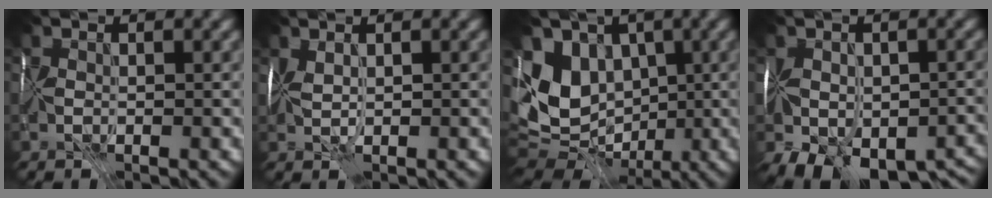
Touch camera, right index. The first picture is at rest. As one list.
[{"total": 2.1, "force": [0.4, 0.7, 2.0], "torque": [-0.038, 0.006, 0.008]}, {"total": 10.7, "force": [1.0, 8.5, 6.4], "torque": [-0.141, 0.009, 0.013]}, {"total": 11.4, "force": [-5.8, 7.3, 6.6], "torque": [-0.106, -0.041, -0.079]}]